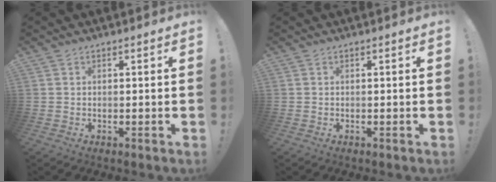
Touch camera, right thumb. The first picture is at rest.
{"total": 0.0}